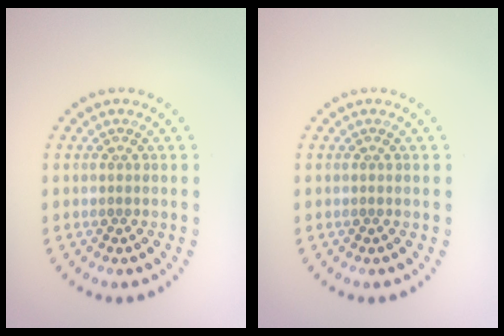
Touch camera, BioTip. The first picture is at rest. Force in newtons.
{"total": 0.0}